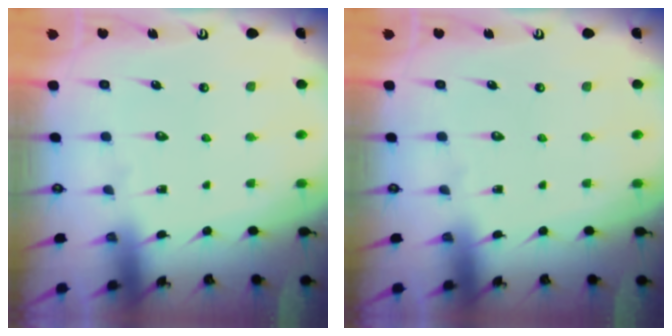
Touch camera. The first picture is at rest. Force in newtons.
{"total": 0.0}